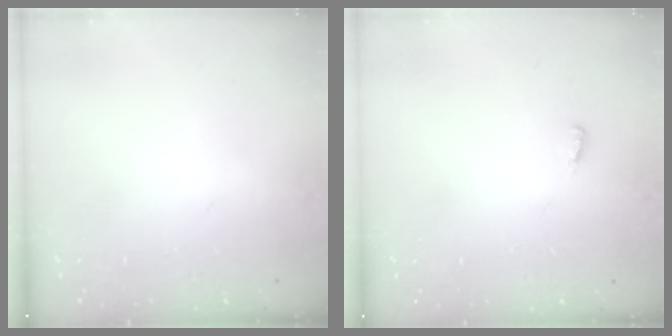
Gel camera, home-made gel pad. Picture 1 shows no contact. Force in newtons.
{"total": 4.4, "press": 2.2, "slide": 3.9}